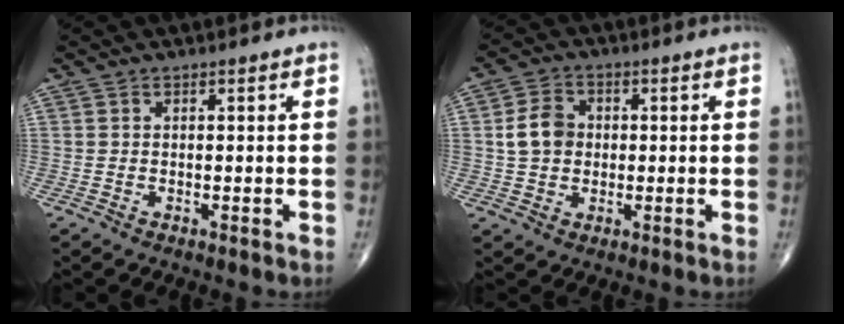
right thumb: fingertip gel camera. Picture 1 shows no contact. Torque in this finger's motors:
{"motor_torque": [-0.50, 0.52, 0.67, 0.01, 0.07]}